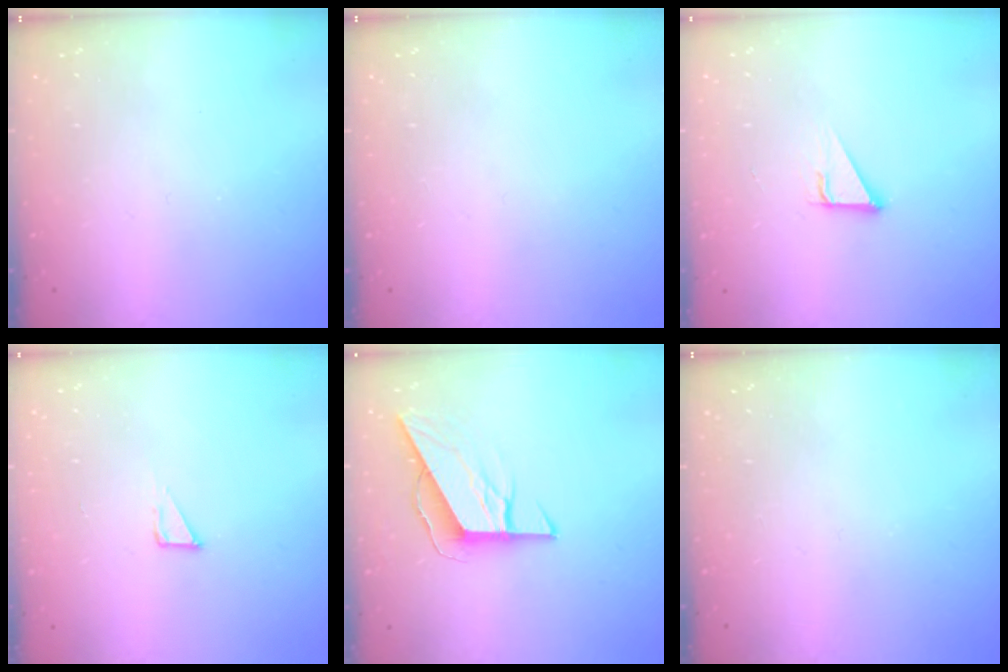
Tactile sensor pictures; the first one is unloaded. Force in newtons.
{"total": 0.0}
{"total": 3.6, "press": 3.6, "slide": 0.1}
{"total": 2.3, "press": 2.3, "slide": 0.1}
{"total": 8.4, "press": 8.4, "slide": 0.4}
{"total": 0.0}